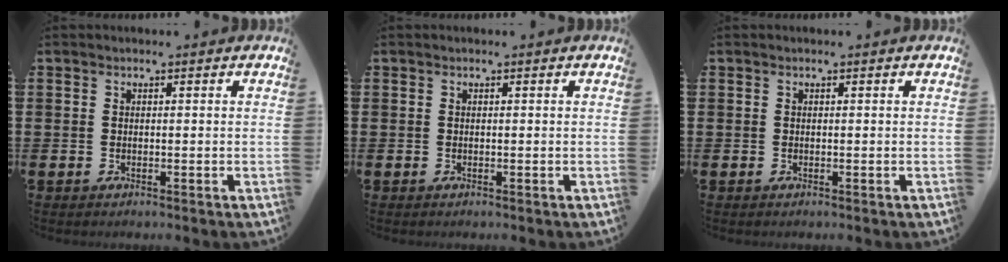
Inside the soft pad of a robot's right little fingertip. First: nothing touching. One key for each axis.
{"total": 0.0}
{"total": 0.0}